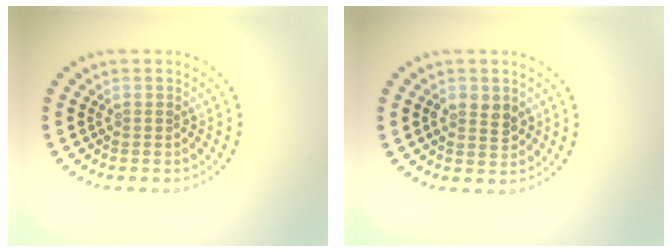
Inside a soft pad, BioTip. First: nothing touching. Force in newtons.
{"total": 2.2, "press": 2.2, "slide": 0.2}